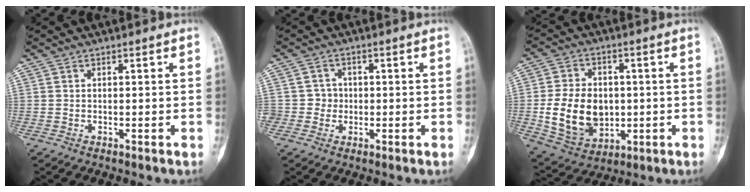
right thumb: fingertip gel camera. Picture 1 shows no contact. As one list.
[{"total": 3.1, "force": [-0.4, 3.1, 0.2], "torque": [0.031, 0.012, -0.011]}, {"total": 14.8, "force": [-1.1, 10.9, 9.9], "torque": [-0.145, 0.001, -0.002]}]